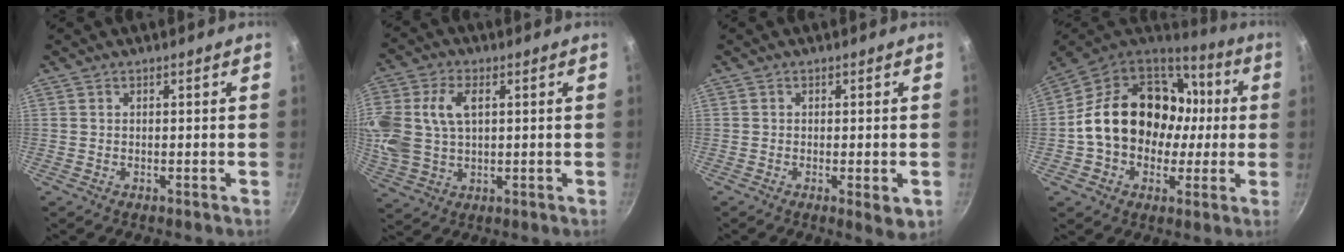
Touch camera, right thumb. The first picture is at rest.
{"total": 15.8, "force": [2.8, 10.3, 11.7], "torque": [-0.290, 0.007, 0.057]}
{"total": 3.5, "force": [-1.0, 0.9, 3.2], "torque": [-0.047, -0.010, -0.015]}
{"total": 22.4, "force": [-0.5, 17.0, 14.5], "torque": [-0.218, 0.048, -0.006]}